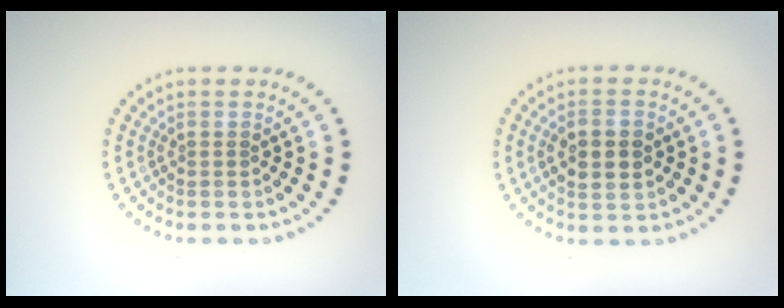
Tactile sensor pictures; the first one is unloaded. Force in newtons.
{"total": 3.9, "press": 3.9, "slide": 0.2}